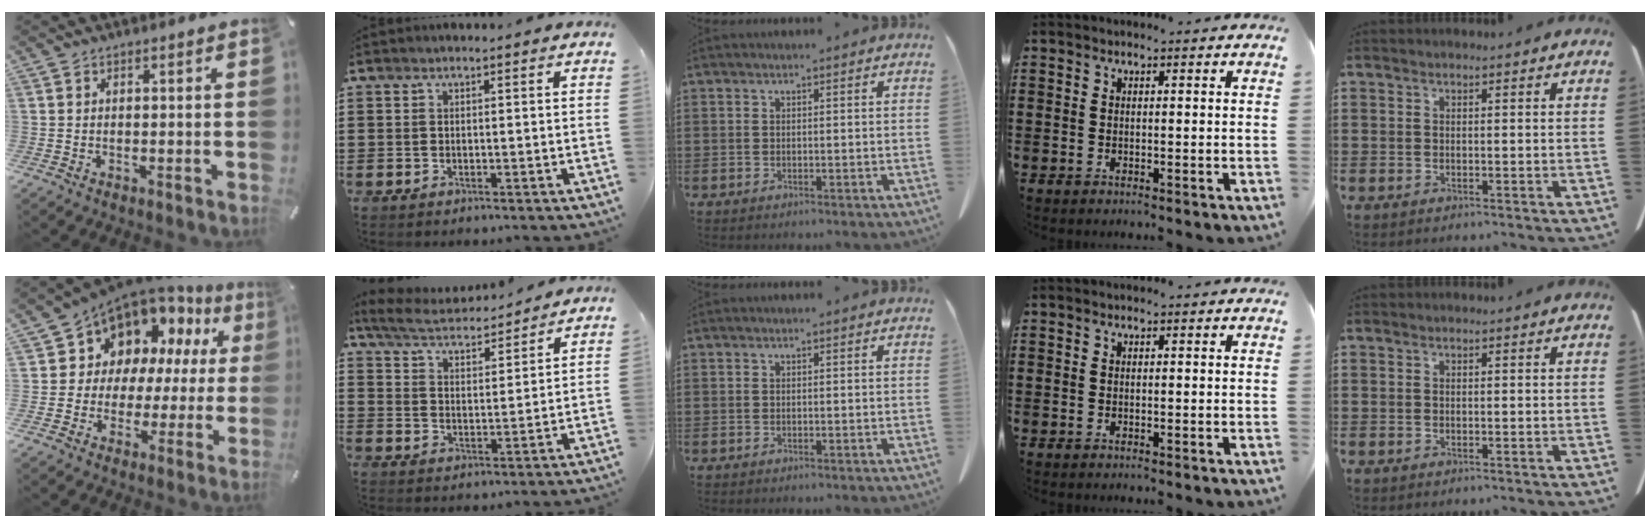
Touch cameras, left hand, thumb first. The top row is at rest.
{"thumb": {"total": 11.0, "force": [7.6, 7.8, 1.7], "torque": [-0.038, -0.079, 0.141]}, "index": {"total": 5.3, "force": [5.1, 0.6, 1.4], "torque": [-0.055, -0.030, 0.086]}}